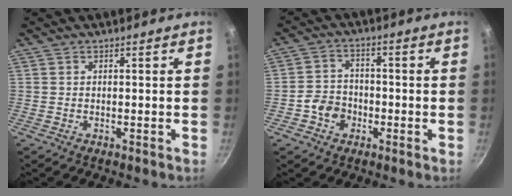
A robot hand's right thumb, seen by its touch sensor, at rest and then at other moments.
{"total": 5.7, "force": [-2.1, 4.7, 2.3], "torque": [-0.020, 0.024, -0.045]}